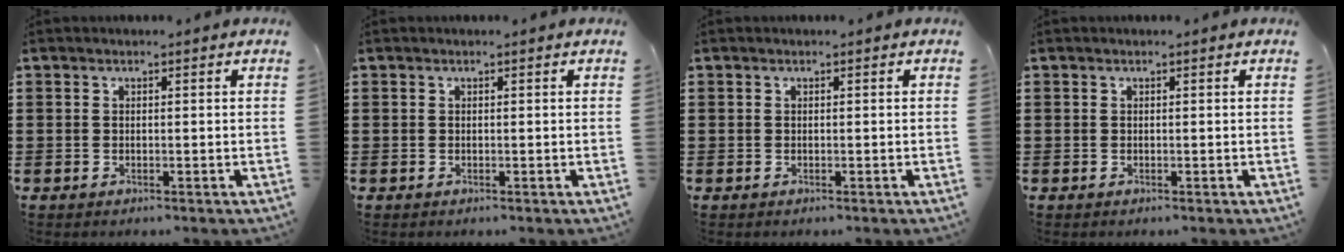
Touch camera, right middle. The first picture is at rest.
{"total": 0.0}
{"total": 0.0}
{"total": 0.0}